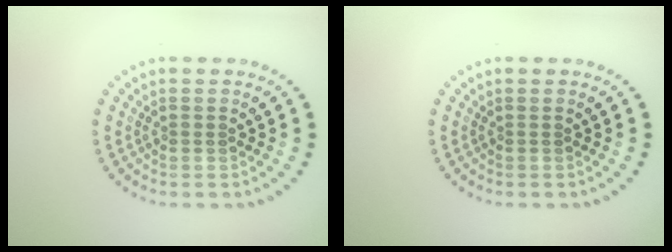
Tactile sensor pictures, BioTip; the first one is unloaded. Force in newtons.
{"total": 0.0}